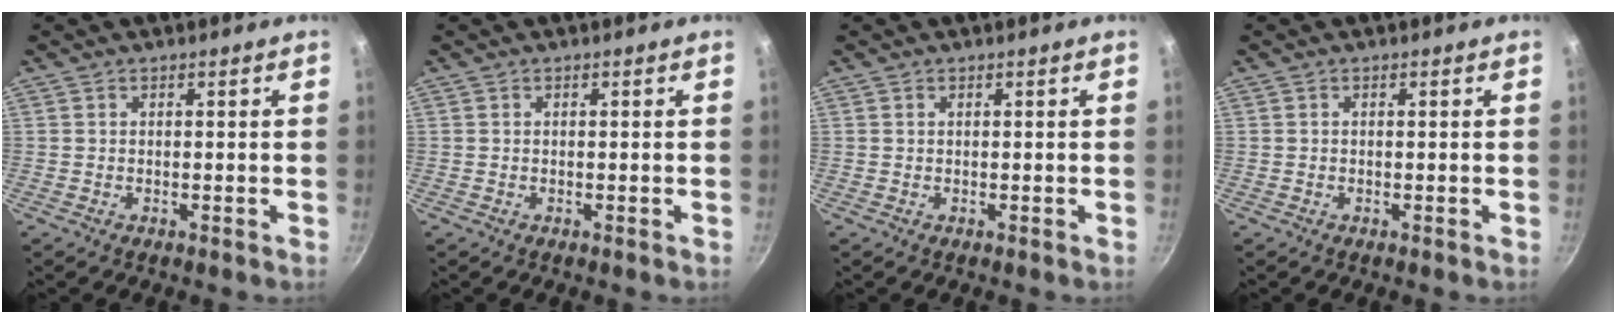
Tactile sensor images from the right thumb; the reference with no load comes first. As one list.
[{"total": 0.0}, {"total": 0.0}, {"total": 0.0}]